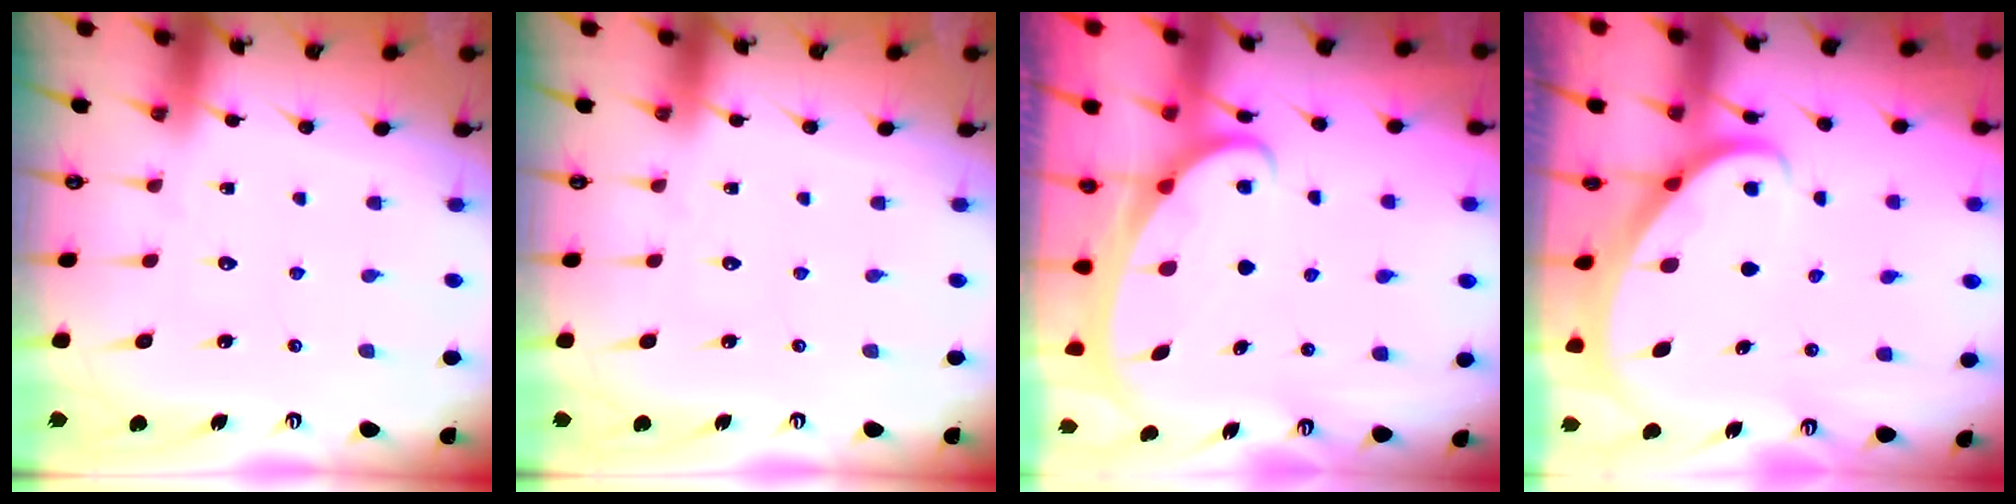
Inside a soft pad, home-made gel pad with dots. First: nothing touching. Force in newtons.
{"total": 0.0}
{"total": 2.1, "press": 2.1, "slide": 0.3}
{"total": 2.2, "press": 2.2, "slide": 0.3}